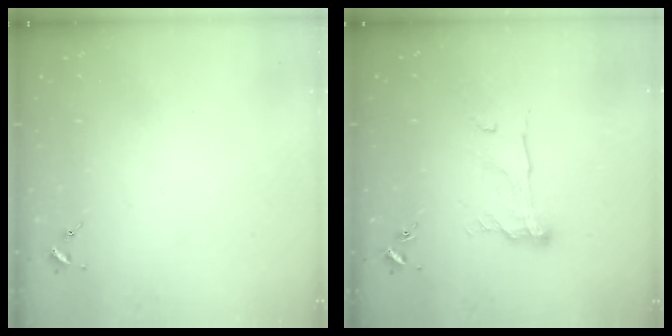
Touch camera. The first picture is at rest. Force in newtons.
{"total": 10.5, "press": 10.4, "slide": 0.5}